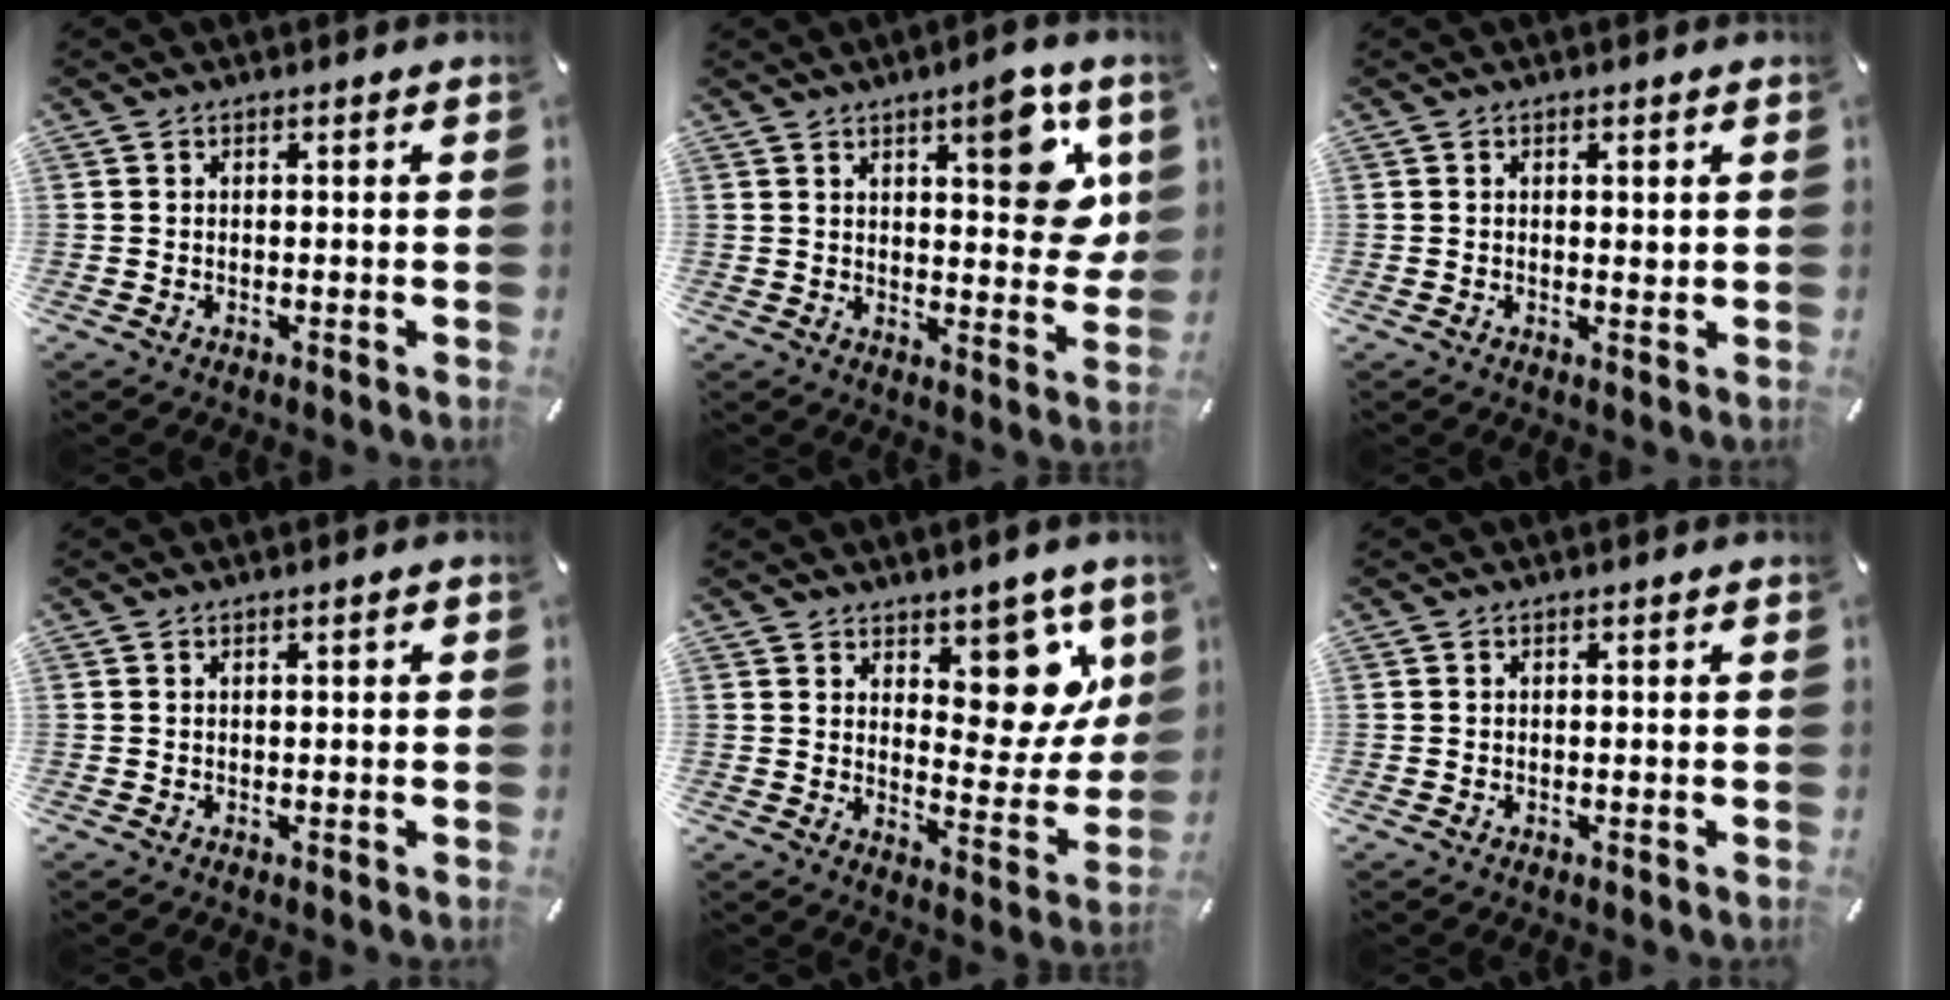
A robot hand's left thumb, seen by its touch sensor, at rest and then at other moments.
{"total": 12.0, "force": [6.0, 4.7, 9.2], "torque": [-0.103, -0.031, 0.093]}
{"total": 1.3, "force": [0.3, 0.5, 1.1], "torque": [-0.014, -0.001, 0.003]}
{"total": 1.0, "force": [0.2, 0.3, 0.9], "torque": [-0.016, 0.005, 0.002]}
{"total": 12.0, "force": [7.3, 7.1, 6.4], "torque": [-0.044, -0.068, 0.128]}
{"total": 0.0}